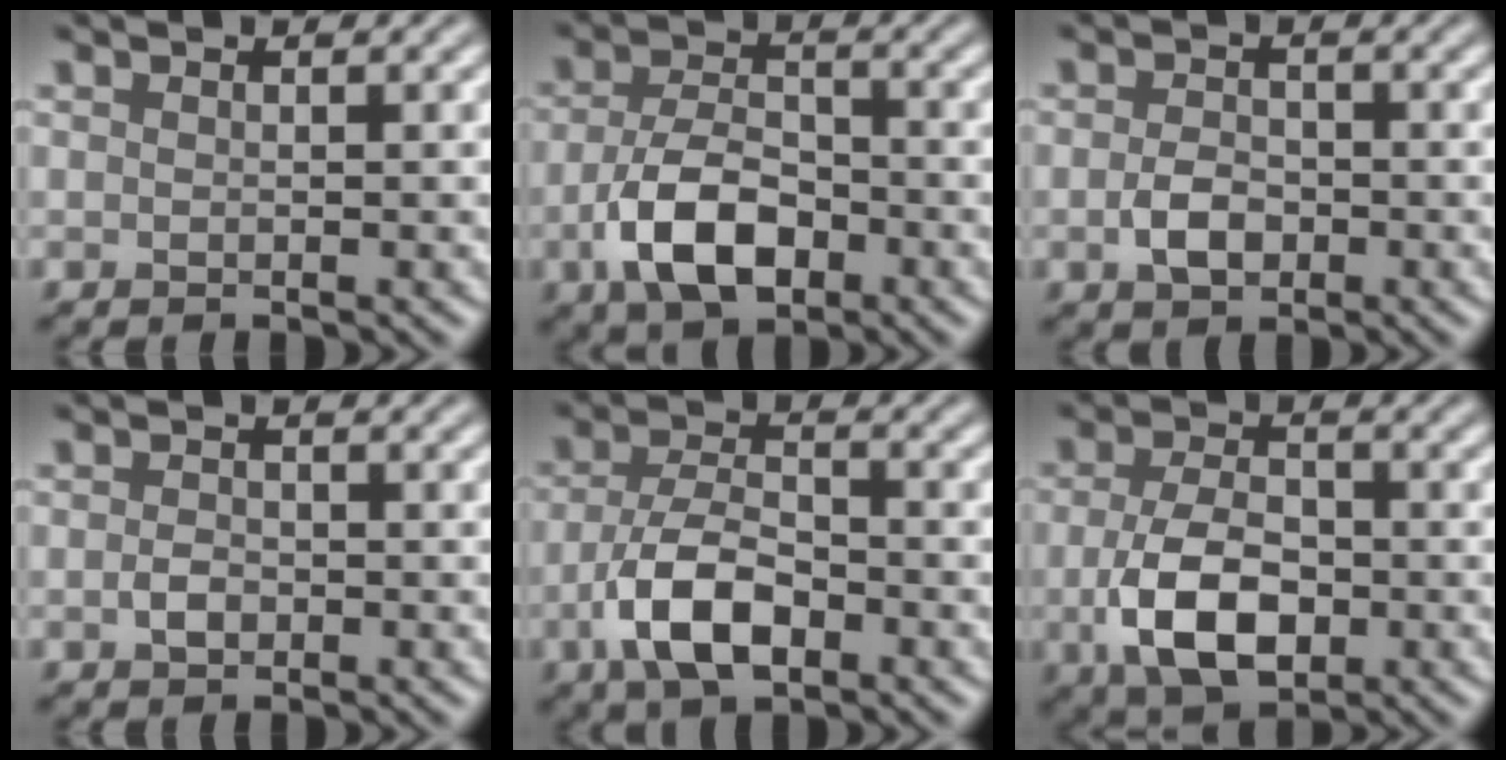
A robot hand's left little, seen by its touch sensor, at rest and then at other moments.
{"total": 6.3, "force": [-2.6, 3.4, 4.6], "torque": [-0.093, -0.006, -0.052]}
{"total": 2.6, "force": [-0.8, 1.8, 1.7], "torque": [-0.034, -0.003, -0.019]}
{"total": 1.4, "force": [-0.5, 1.0, 0.8], "torque": [-0.018, -0.002, -0.012]}
{"total": 5.8, "force": [-2.5, 2.7, 4.4], "torque": [-0.090, -0.004, -0.055]}
{"total": 6.6, "force": [-1.7, 3.9, 5.0], "torque": [-0.112, -0.011, -0.031]}